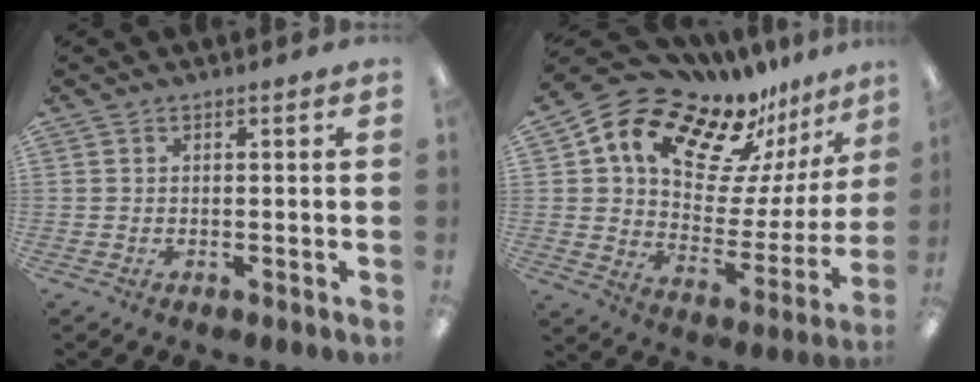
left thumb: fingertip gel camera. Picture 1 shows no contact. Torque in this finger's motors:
{"motor_torque": [1.36, 1.42, 1.39, -1.38, 0.28]}